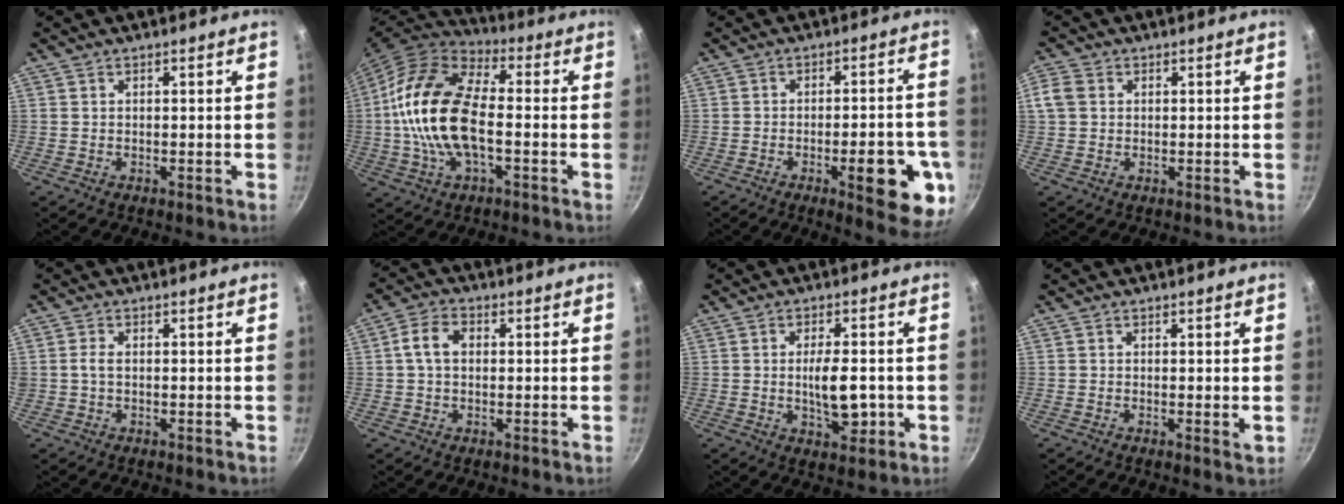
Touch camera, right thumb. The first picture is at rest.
{"total": 18.8, "force": [-1.3, 9.7, 16.0], "torque": [-0.298, 0.033, -0.038]}
{"total": 13.7, "force": [-4.5, 4.3, 12.2], "torque": [-0.130, 0.013, -0.057]}
{"total": 4.0, "force": [0.6, 3.3, 2.2], "torque": [-0.037, 0.007, 0.007]}
{"total": 1.9, "force": [-0.1, 1.2, 1.5], "torque": [-0.027, 0.007, -0.001]}
{"total": 5.5, "force": [0.6, 3.8, 3.8], "torque": [-0.067, 0.015, 0.002]}
{"total": 8.0, "force": [-0.9, 3.5, 7.1], "torque": [-0.097, -0.001, -0.012]}
{"total": 1.2, "force": [0.0, 0.4, 1.2], "torque": [-0.019, -0.006, -0.002]}